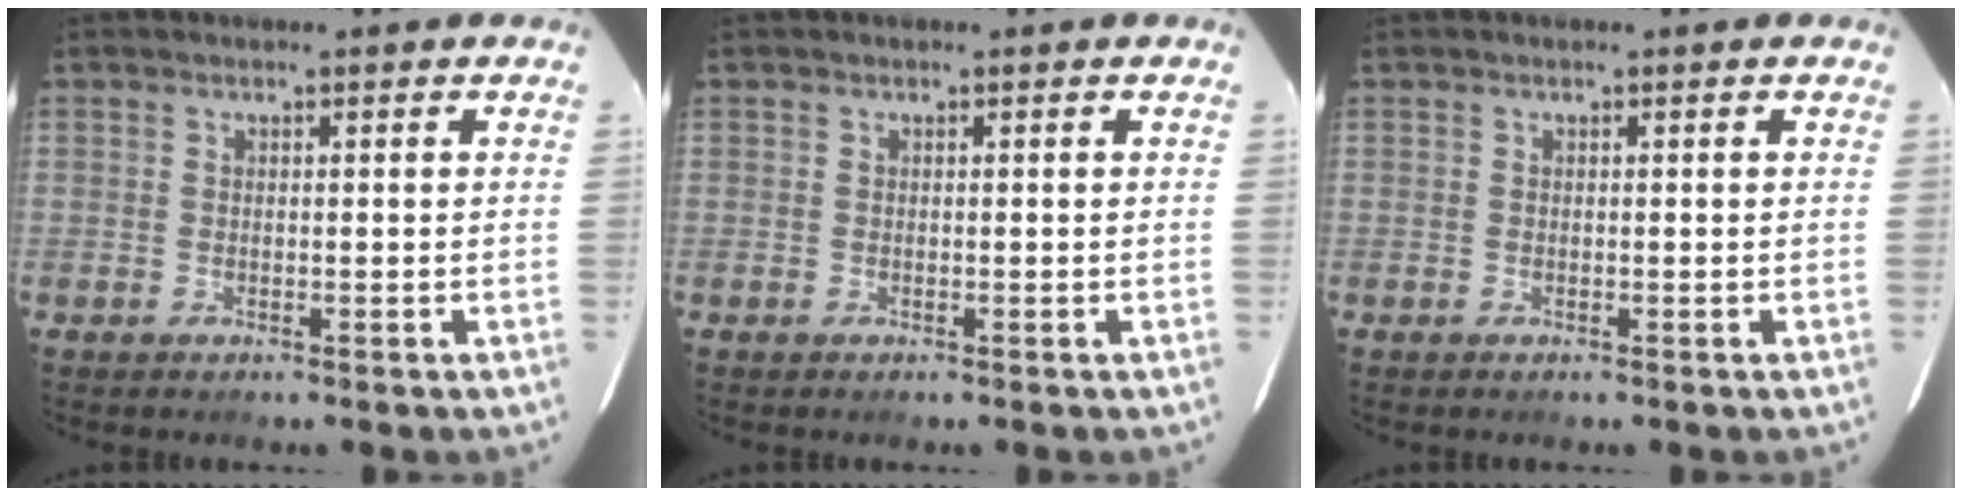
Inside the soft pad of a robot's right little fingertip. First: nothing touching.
{"total": 0.0}
{"total": 0.0}